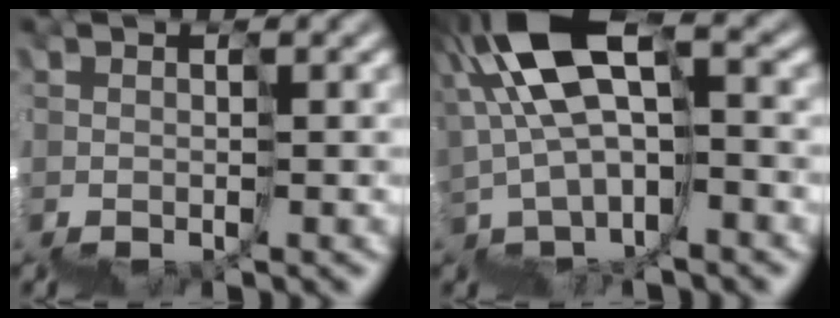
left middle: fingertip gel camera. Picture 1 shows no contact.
{"total": 7.0, "force": [3.2, 3.7, 5.1], "torque": [-0.106, 0.036, 0.048]}